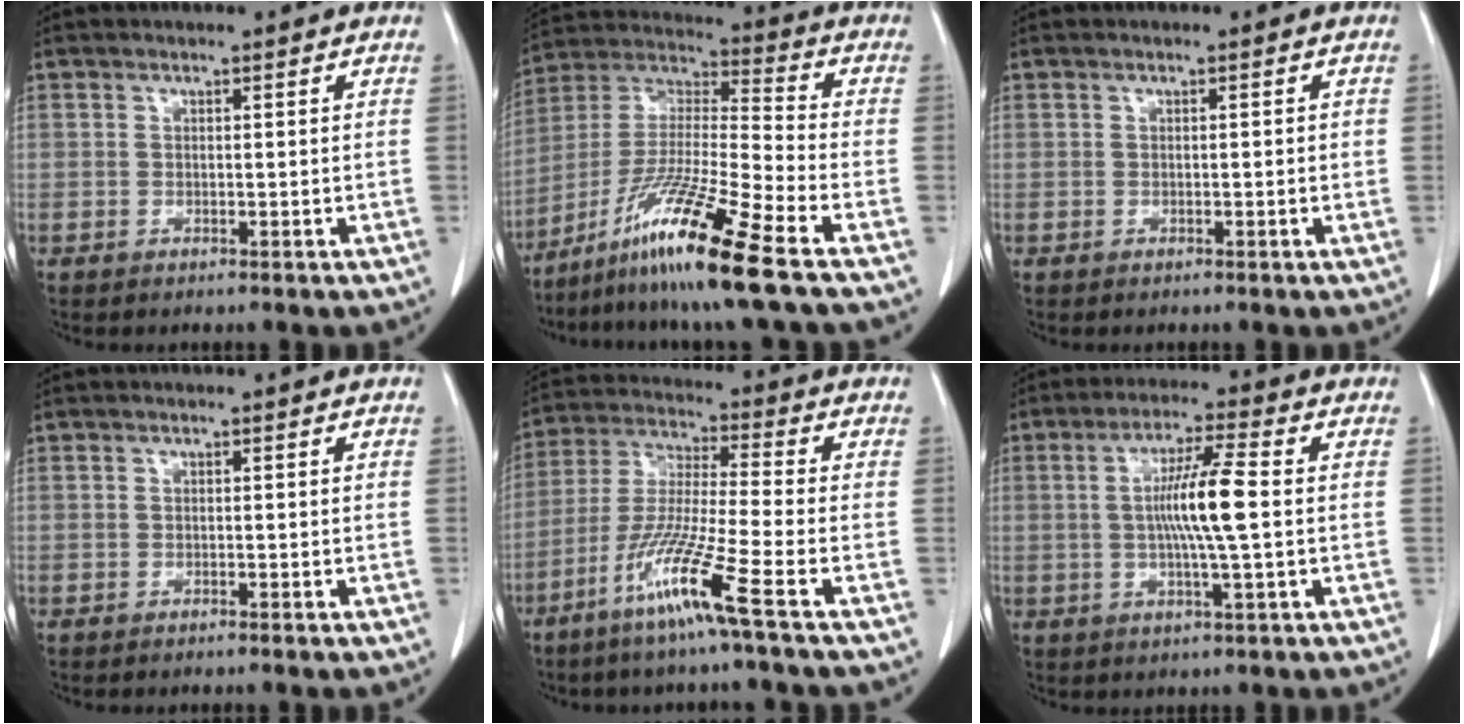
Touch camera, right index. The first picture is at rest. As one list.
[{"total": 15.6, "force": [-10.1, -1.6, 11.8], "torque": [-0.244, -0.030, -0.188]}, {"total": 0.7, "force": [-0.1, 0.1, 0.7], "torque": [-0.010, 0.001, 0.002]}, {"total": 0.7, "force": [-0.5, 0.1, 0.4], "torque": [-0.011, -0.001, -0.003]}, {"total": 11.9, "force": [-6.7, -1.7, 9.7], "torque": [-0.196, -0.033, -0.137]}, {"total": 8.4, "force": [0.1, -0.3, 8.4], "torque": [-0.155, -0.001, -0.004]}]